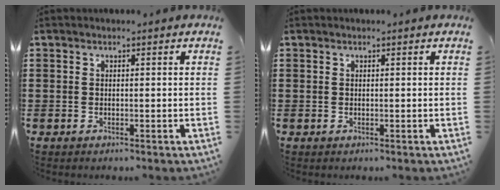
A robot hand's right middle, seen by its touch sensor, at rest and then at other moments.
{"total": 0.0}